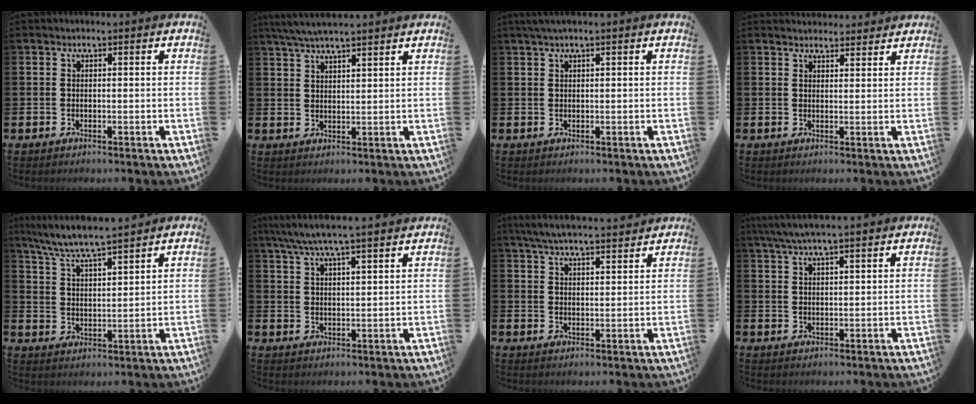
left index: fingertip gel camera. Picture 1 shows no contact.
{"total": 5.2, "force": [4.7, 0.4, 2.0], "torque": [-0.056, -0.008, 0.088]}
{"total": 1.3, "force": [0.9, 0.0, 1.0], "torque": [-0.018, 0.003, 0.015]}
{"total": 2.6, "force": [2.6, 0.6, -0.1], "torque": [0.013, -0.017, 0.043]}
{"total": 6.8, "force": [6.6, -0.1, 1.7], "torque": [-0.053, -0.039, 0.116]}
{"total": 6.3, "force": [5.8, 0.0, 2.4], "torque": [-0.069, -0.019, 0.106]}
{"total": 6.1, "force": [5.8, 0.3, 1.7], "torque": [-0.047, -0.026, 0.105]}
{"total": 5.0, "force": [4.6, 0.2, 2.2], "torque": [-0.059, -0.006, 0.084]}